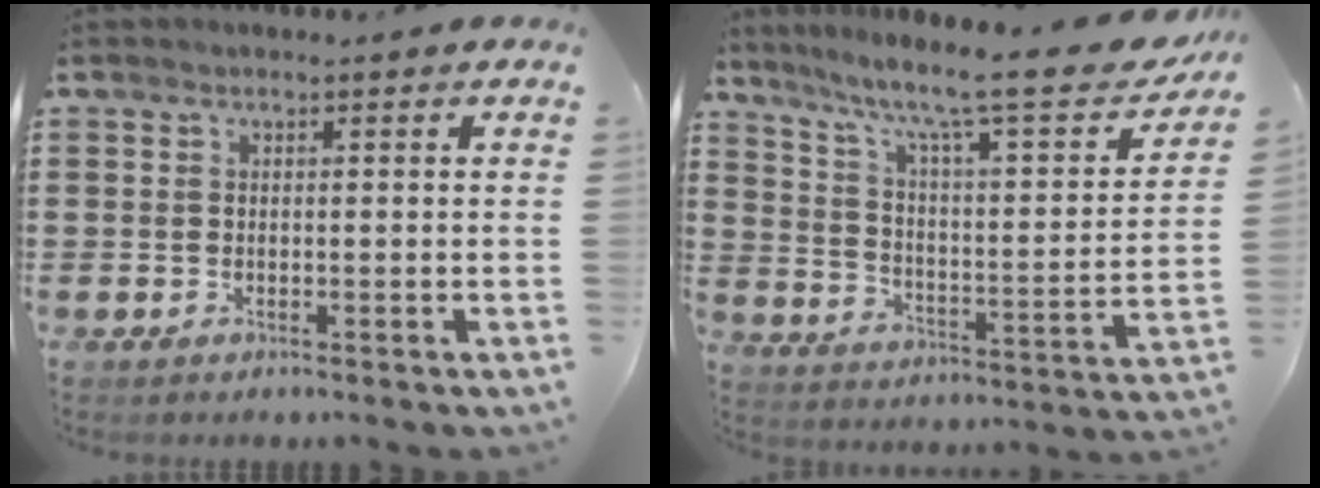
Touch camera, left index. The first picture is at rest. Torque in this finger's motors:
{"motor_torque": [1.55, -0.58, 0.37, 0.21]}